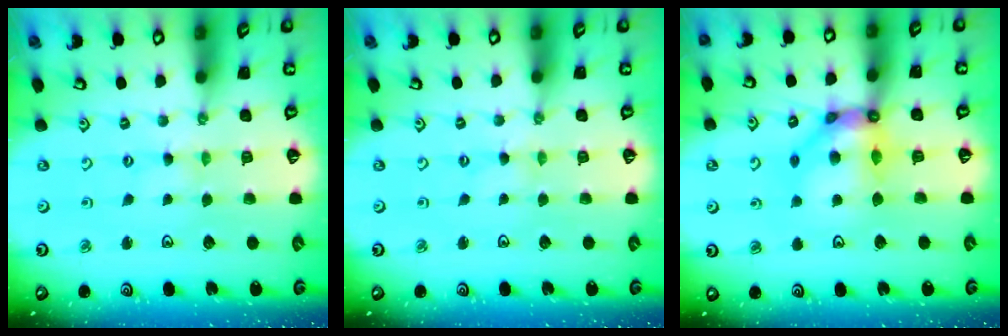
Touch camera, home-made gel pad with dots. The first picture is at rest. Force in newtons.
{"total": 0.6, "press": 0.5, "slide": 0.1}
{"total": 11.9, "press": 11.8, "slide": 1.1}